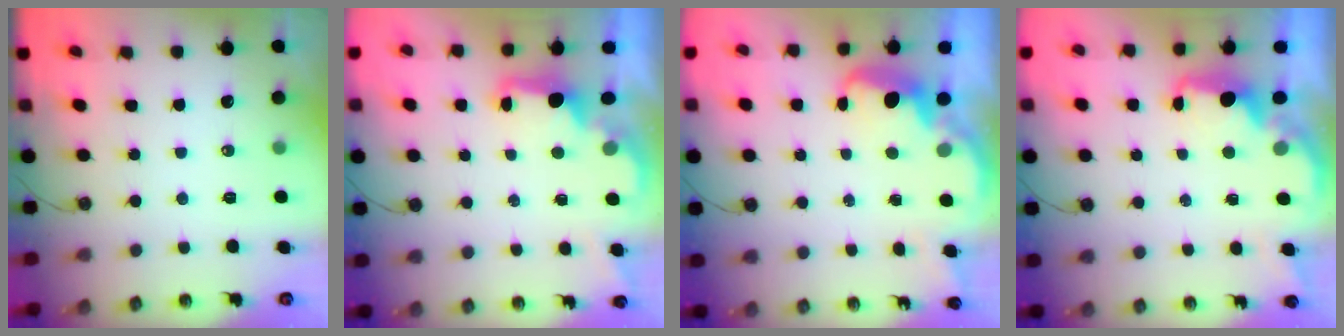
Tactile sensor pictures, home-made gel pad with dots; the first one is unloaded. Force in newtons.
{"total": 2.3, "press": 2.2, "slide": 0.8}
{"total": 3.9, "press": 3.8, "slide": 0.6}
{"total": 2.3, "press": 2.2, "slide": 0.9}